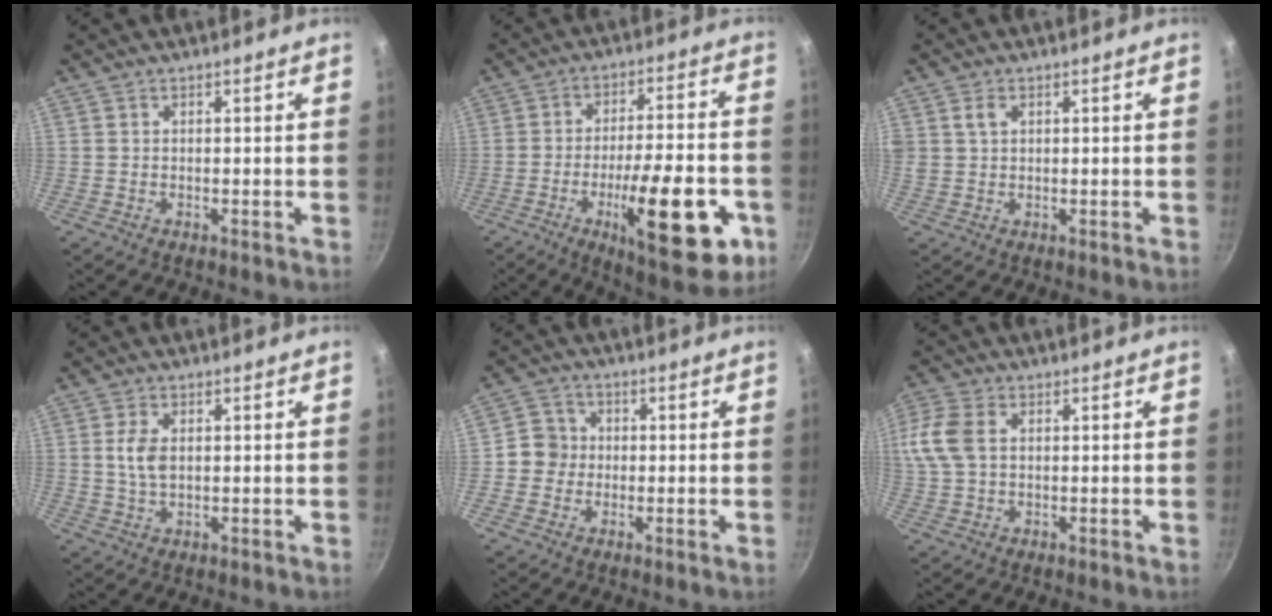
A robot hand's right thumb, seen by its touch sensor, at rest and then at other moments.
{"total": 21.0, "force": [-7.5, 6.6, 18.5], "torque": [-0.245, 0.025, -0.102]}
{"total": 2.7, "force": [1.0, 1.9, 1.6], "torque": [-0.021, 0.000, 0.021]}
{"total": 4.4, "force": [0.6, 2.5, 3.5], "torque": [-0.068, 0.000, 0.014]}
{"total": 5.0, "force": [-0.5, 4.8, 1.3], "torque": [0.005, 0.012, -0.023]}
{"total": 8.2, "force": [1.5, 5.3, 6.0], "torque": [-0.135, 0.015, 0.025]}